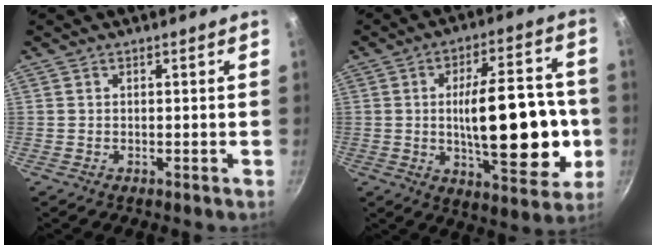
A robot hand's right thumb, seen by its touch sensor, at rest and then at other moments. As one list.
[{"total": 22.5, "force": [-2.2, 9.3, 20.4], "torque": [-0.268, 0.012, -0.024]}]